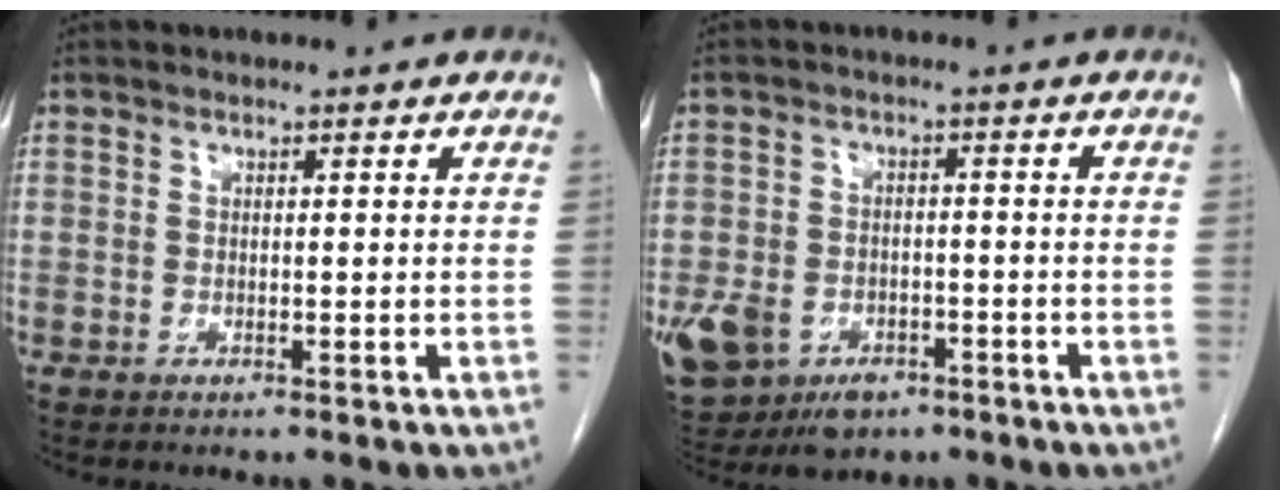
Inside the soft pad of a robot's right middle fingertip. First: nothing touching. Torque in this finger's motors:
{"motor_torque": [0.65, -0.71, 0.61, 0.13]}